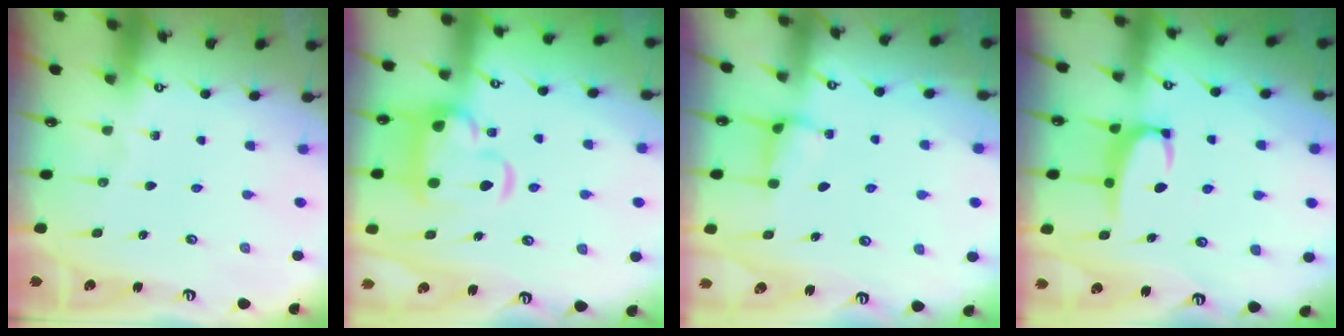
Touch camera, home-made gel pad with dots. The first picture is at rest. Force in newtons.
{"total": 8.3, "press": 8.1, "slide": 1.8}
{"total": 2.5, "press": 2.5, "slide": 0.5}
{"total": 2.2, "press": 2.1, "slide": 0.6}